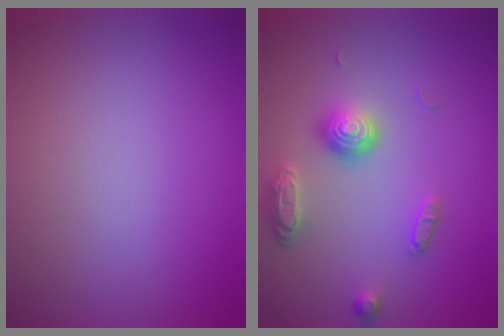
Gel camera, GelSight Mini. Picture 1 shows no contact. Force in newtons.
{"total": 3.8, "press": 2.9, "slide": 2.5}